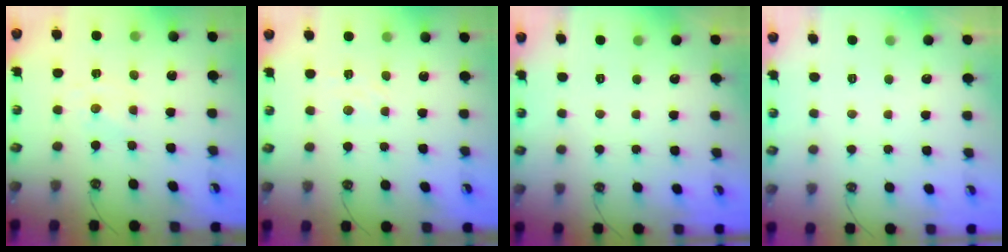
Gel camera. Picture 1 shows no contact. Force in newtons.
{"total": 2.6, "press": 2.6, "slide": 0.4}
{"total": 0.0}
{"total": 0.0}